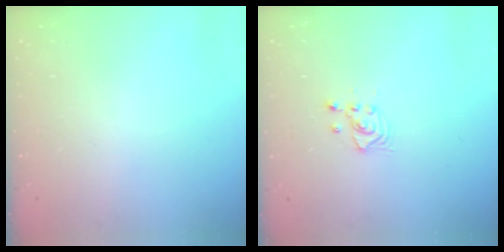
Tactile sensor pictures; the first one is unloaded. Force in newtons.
{"total": 3.2, "press": 3.2, "slide": 0.4}